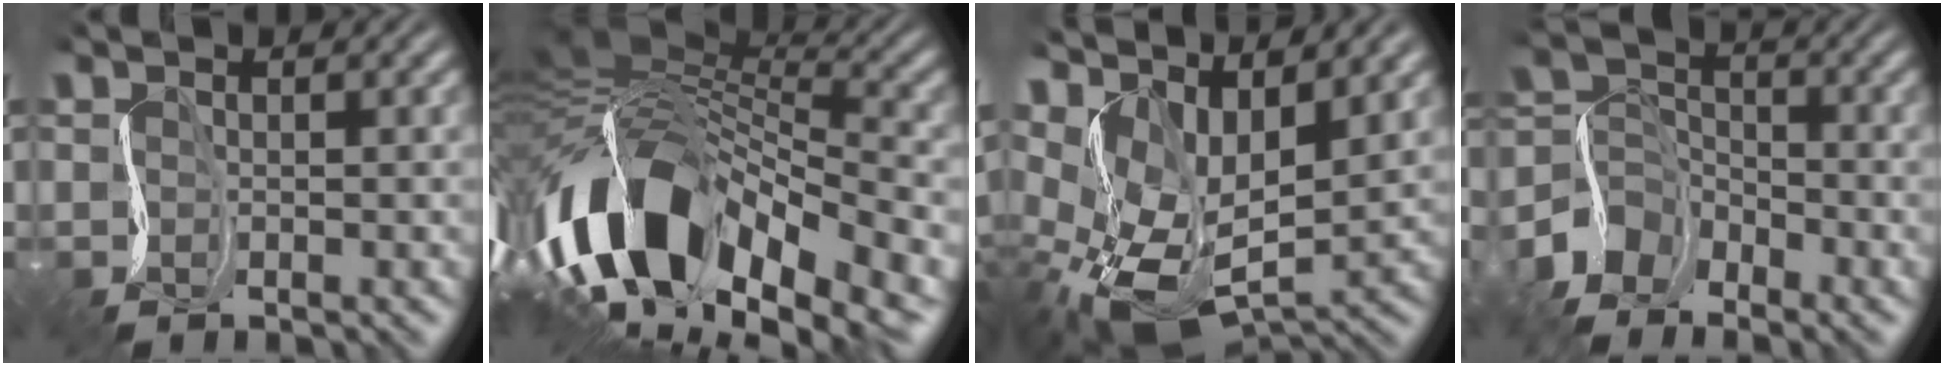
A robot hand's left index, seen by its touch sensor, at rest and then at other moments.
{"total": 15.0, "force": [-5.7, 8.3, 11.1], "torque": [-0.223, 0.014, -0.112]}
{"total": 14.0, "force": [2.7, 8.0, 11.2], "torque": [-0.193, -0.012, 0.073]}
{"total": 4.6, "force": [-3.5, 2.6, 1.5], "torque": [-0.026, 0.004, -0.082]}